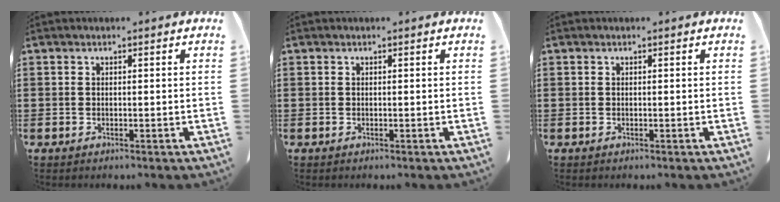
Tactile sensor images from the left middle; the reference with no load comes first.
{"total": 0.0}
{"total": 0.0}